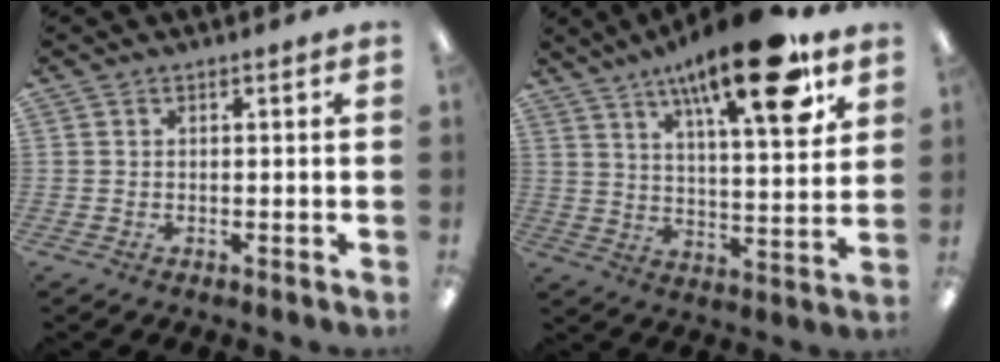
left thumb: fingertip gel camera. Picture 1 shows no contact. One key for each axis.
{"total": 20.2, "fx": 12.4, "fy": 5.7, "fz": 14.9, "tx": -0.225, "ty": -0.058, "tz": 0.188}